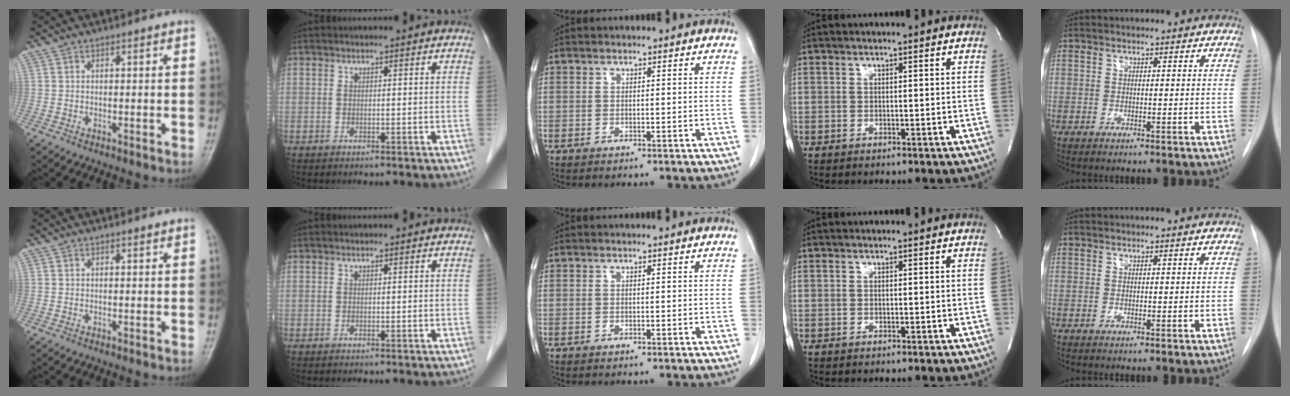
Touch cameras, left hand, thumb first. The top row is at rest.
{}